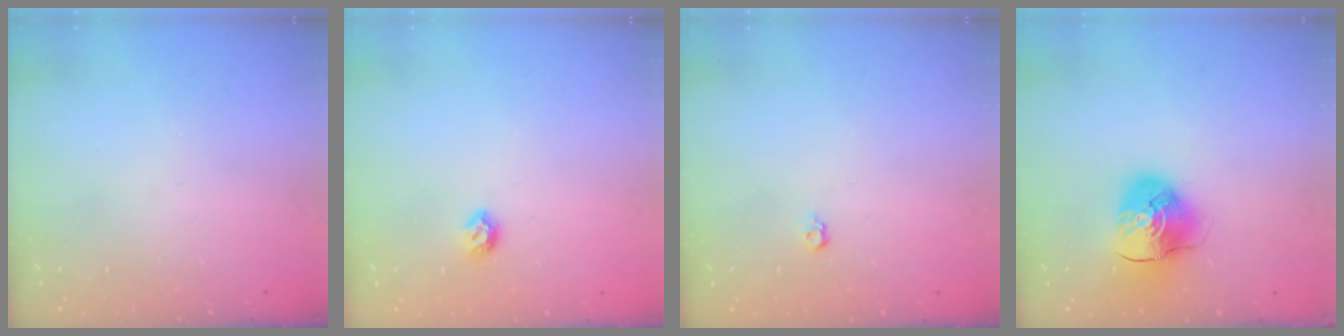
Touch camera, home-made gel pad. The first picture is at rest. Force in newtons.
{"total": 5.5, "press": 5.4, "slide": 1.2}
{"total": 3.9, "press": 3.8, "slide": 0.8}
{"total": 9.1, "press": 9.0, "slide": 1.2}